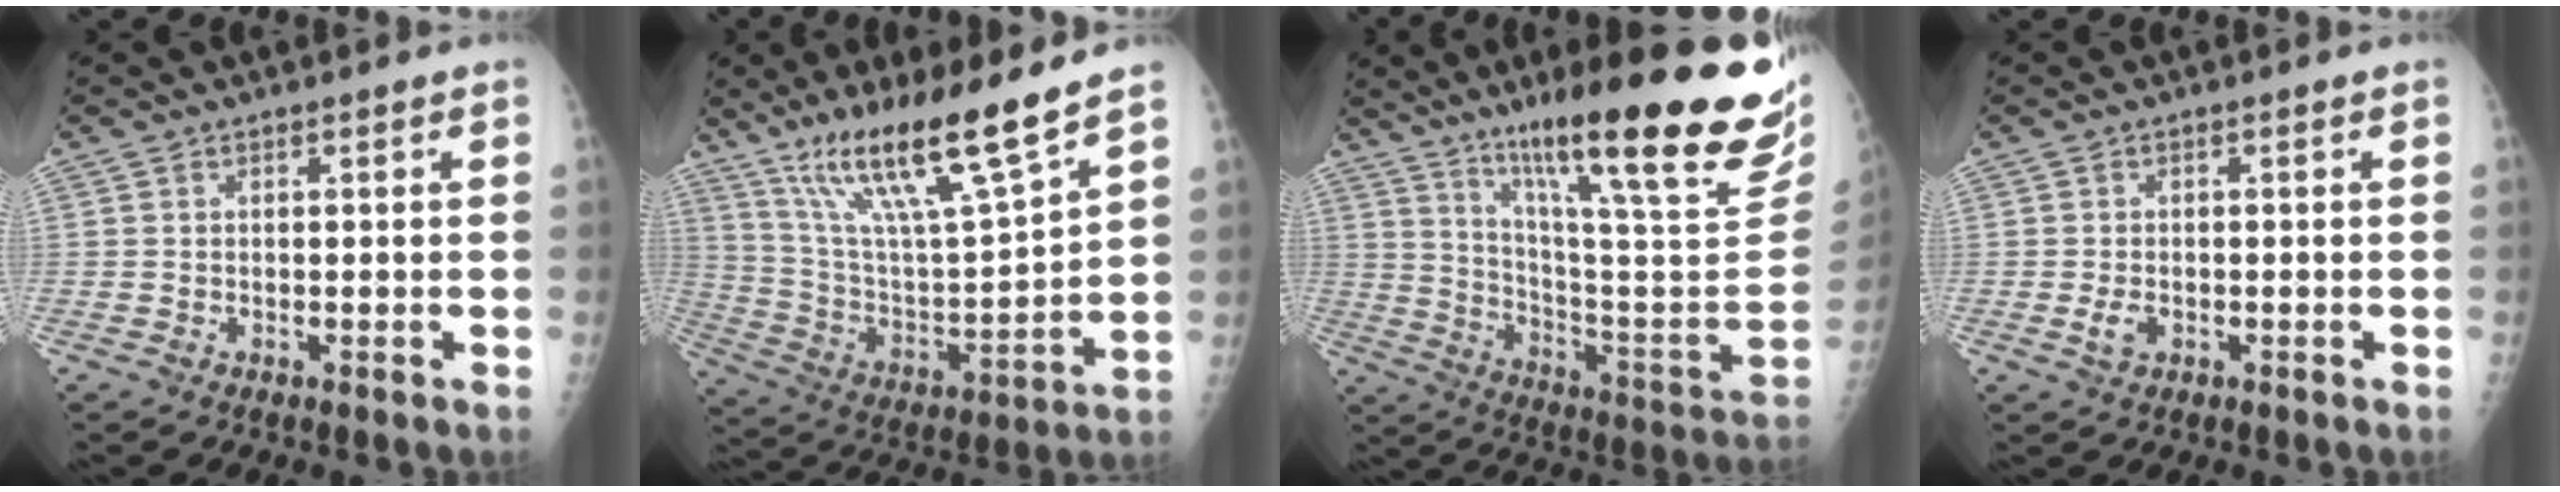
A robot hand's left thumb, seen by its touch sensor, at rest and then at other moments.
{"total": 19.3, "force": [13.6, 1.8, 13.5], "torque": [-0.221, -0.068, 0.253]}
{"total": 31.6, "force": [20.2, 4.8, 23.8], "torque": [-0.308, -0.084, 0.308]}
{"total": 2.5, "force": [-0.7, 1.6, 1.7], "torque": [-0.032, 0.001, -0.012]}